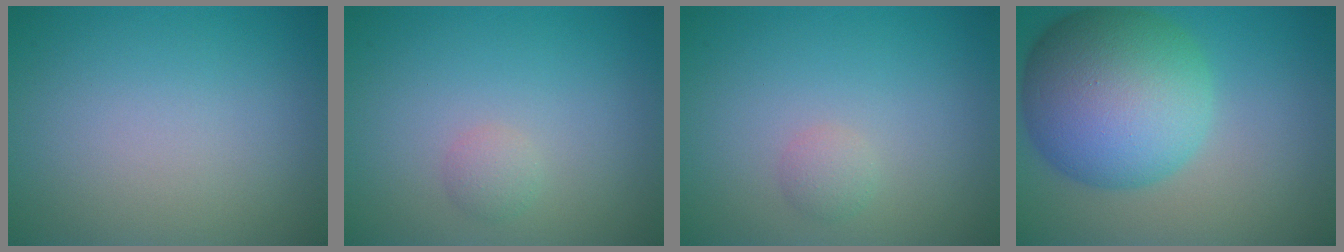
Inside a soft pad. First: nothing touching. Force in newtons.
{"total": 1.1, "press": 1.1, "slide": 0.0}
{"total": 1.1, "press": 1.1, "slide": 0.0}
{"total": 12.2, "press": 12.2, "slide": 0.2}